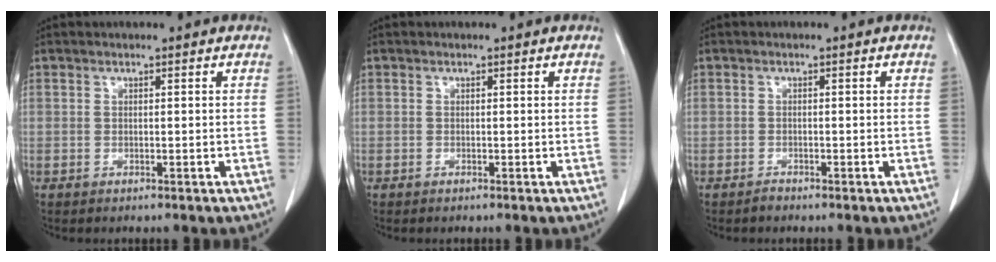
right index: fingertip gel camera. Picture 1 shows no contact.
{"total": 0.0}
{"total": 0.8, "force": [-0.7, 0.3, 0.0], "torque": [0.003, -0.001, -0.016]}